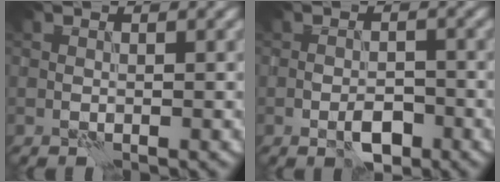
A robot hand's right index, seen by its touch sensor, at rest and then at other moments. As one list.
[{"total": 2.7, "force": [-1.5, 1.2, 1.9], "torque": [-0.028, 0.002, -0.023]}]